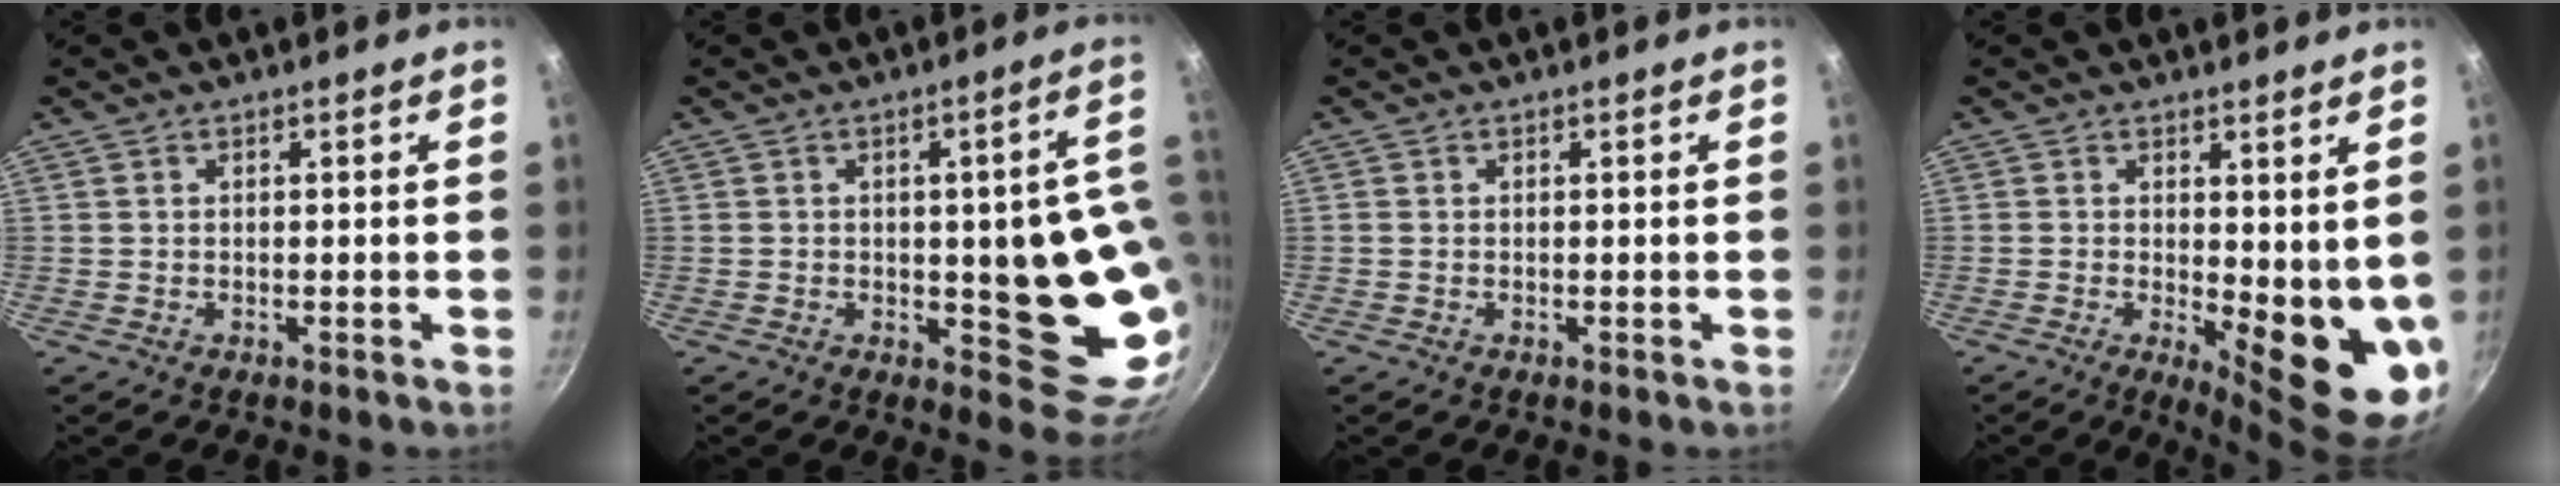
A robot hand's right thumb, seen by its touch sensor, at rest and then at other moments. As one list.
[{"total": 17.1, "force": [-0.4, 6.7, 15.7], "torque": [-0.123, -0.019, -0.003]}, {"total": 0.0}, {"total": 11.0, "force": [0.7, 4.3, 10.1], "torque": [-0.108, -0.029, 0.019]}]